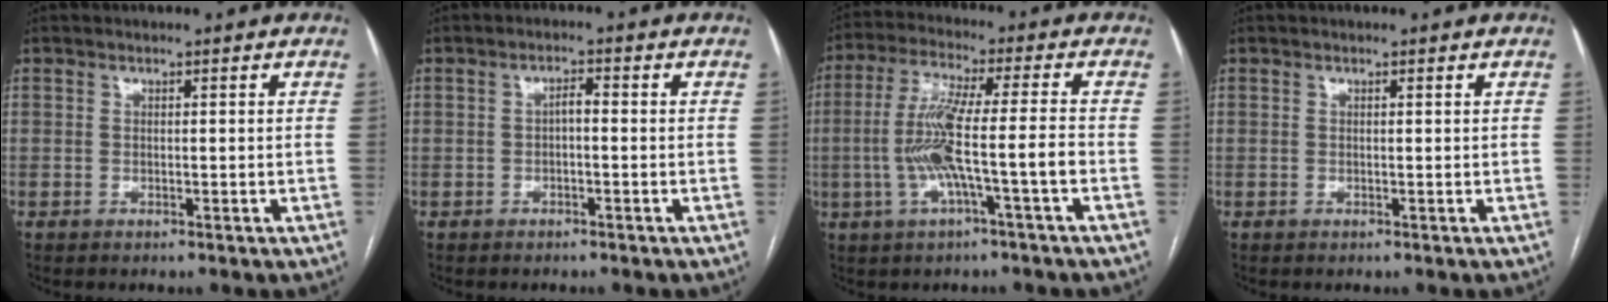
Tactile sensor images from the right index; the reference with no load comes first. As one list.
[{"total": 1.8, "force": [-0.3, 0.6, 1.7], "torque": [-0.028, 0.006, -0.005]}, {"total": 10.2, "force": [-2.4, -0.1, 9.9], "torque": [-0.200, 0.012, -0.046]}, {"total": 0.0}]